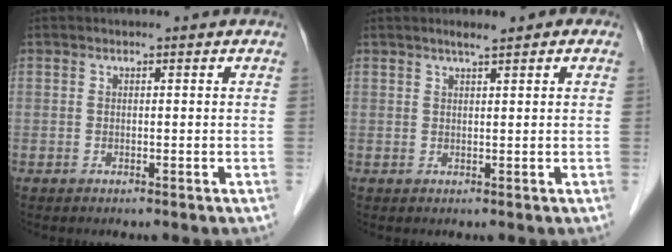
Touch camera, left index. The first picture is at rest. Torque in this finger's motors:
{"motor_torque": [-0.05, -0.10, 0.03, 0.00]}